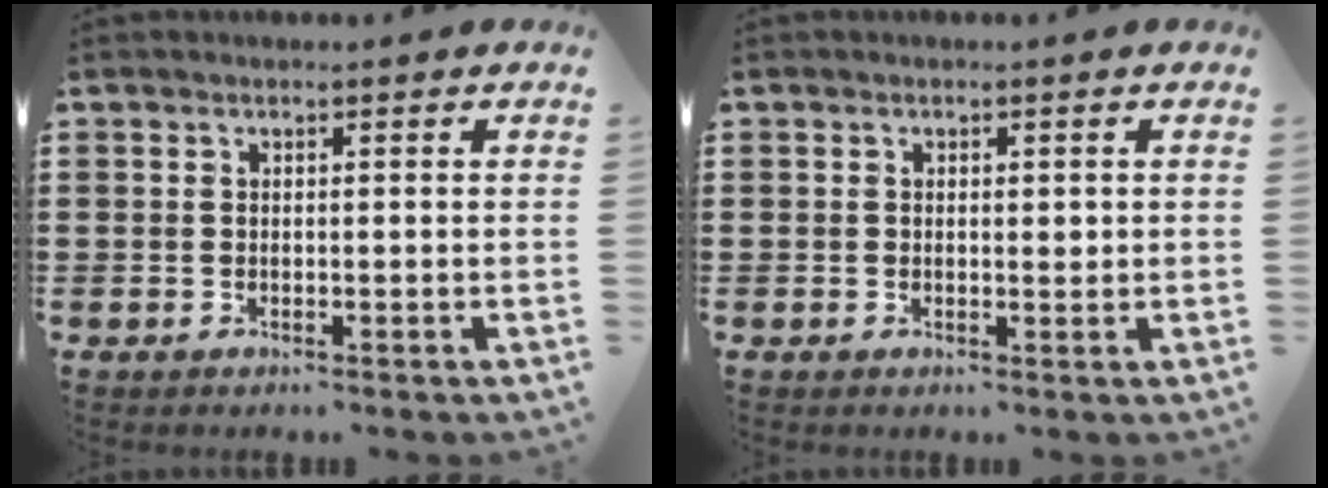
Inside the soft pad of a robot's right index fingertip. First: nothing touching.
{"total": 1.1, "force": [0.1, 0.5, 1.0], "torque": [-0.020, 0.005, 0.001]}